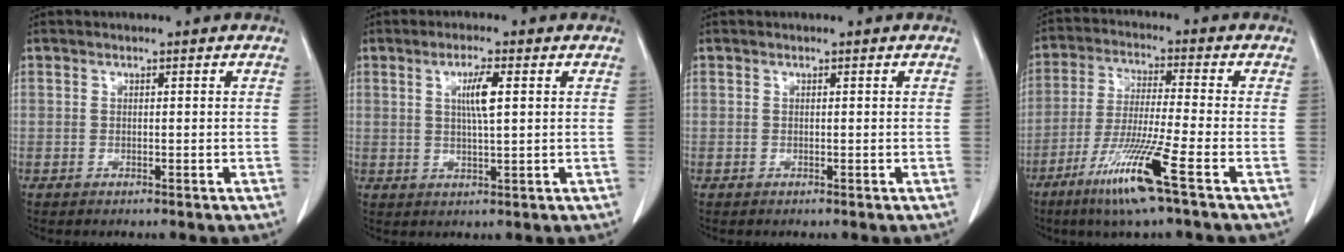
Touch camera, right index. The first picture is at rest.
{"total": 4.4, "force": [1.2, 0.2, 4.2], "torque": [-0.077, -0.002, 0.021]}
{"total": 0.0}
{"total": 11.5, "force": [-6.1, -1.1, 9.7], "torque": [-0.191, -0.031, -0.118]}